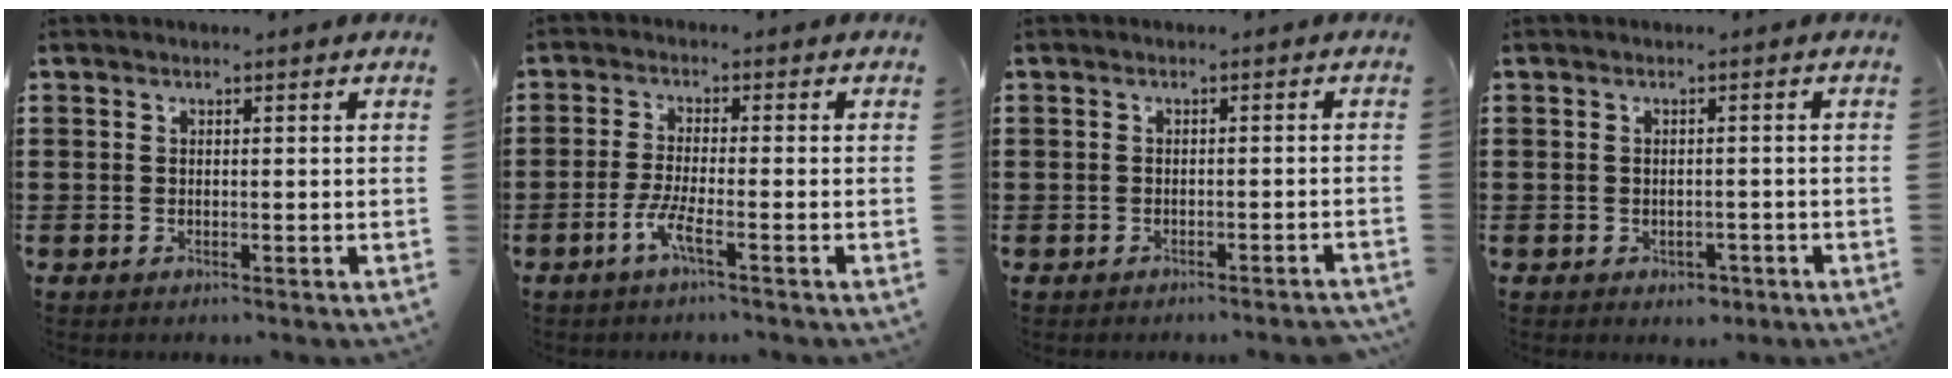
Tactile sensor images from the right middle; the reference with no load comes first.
{"total": 4.2, "force": [-2.3, 0.3, 3.4], "torque": [-0.079, -0.006, -0.048]}
{"total": 1.1, "force": [-1.1, 0.0, 0.0], "torque": [-0.003, 0.003, -0.023]}
{"total": 1.2, "force": [-0.8, 0.9, 0.2], "torque": [-0.008, -0.002, -0.018]}